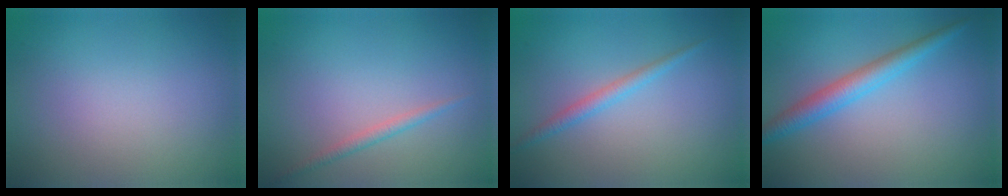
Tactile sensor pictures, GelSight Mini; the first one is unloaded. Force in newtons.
{"total": 1.1, "press": 1.1, "slide": 0.0}
{"total": 1.5, "press": 1.5, "slide": 0.1}
{"total": 3.0, "press": 3.0, "slide": 0.2}